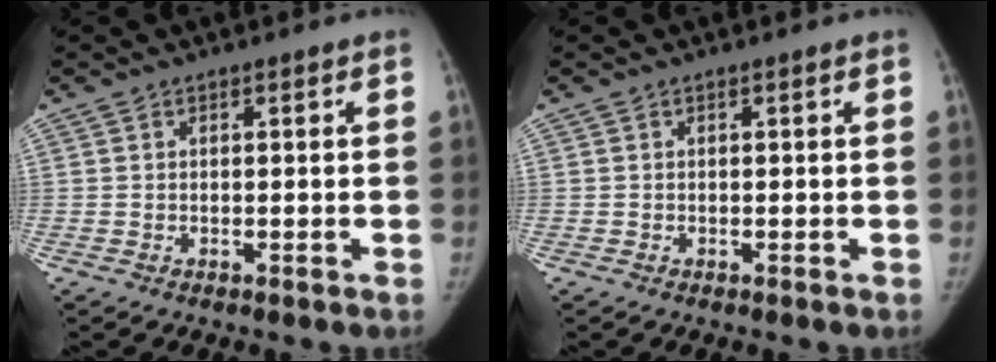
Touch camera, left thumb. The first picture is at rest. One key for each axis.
{"total": 0.0}